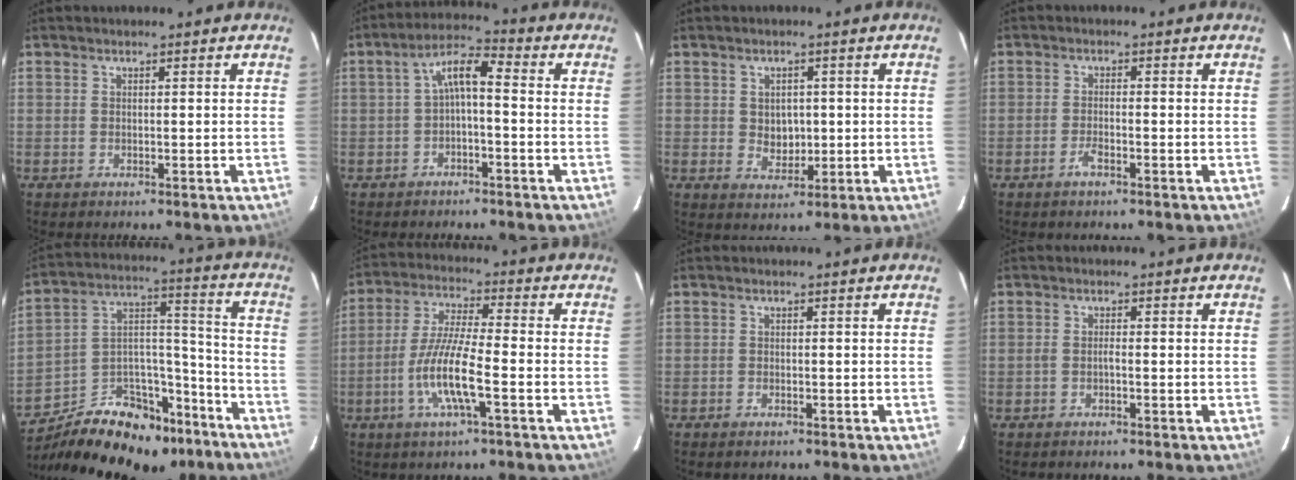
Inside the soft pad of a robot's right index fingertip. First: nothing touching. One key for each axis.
{"total": 5.4, "fx": -1.2, "fy": 1.7, "fz": 5.0, "tx": -0.106, "ty": 0.020, "tz": -0.022}
{"total": 4.6, "fx": 0.3, "fy": 3.8, "fz": 2.6, "tx": -0.041, "ty": 0.002, "tz": 0.013}
{"total": 2.1, "fx": -1.4, "fy": 0.5, "fz": 1.5, "tx": -0.035, "ty": 0.001, "tz": -0.029}
{"total": 22.9, "fx": -16.3, "fy": 12.0, "fz": 10.7, "tx": -0.199, "ty": 0.059, "tz": -0.229}
{"total": 10.2, "fx": -3.6, "fy": 1.0, "fz": 9.5, "tx": -0.200, "ty": -0.003, "tz": -0.072}
{"total": 0.9, "fx": -0.8, "fy": 0.5, "fz": 0.2, "tx": -0.005, "ty": 0.001, "tz": -0.012}
{"total": 0.8, "fx": -0.5, "fy": 0.0, "fz": 0.7, "tx": -0.013, "ty": 0.003, "tz": -0.011}